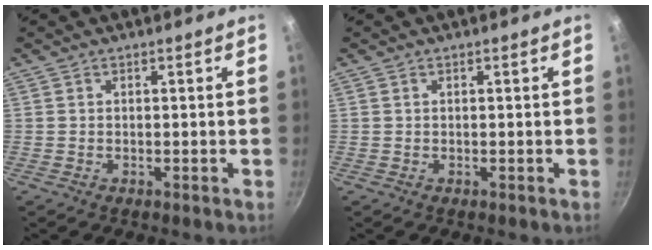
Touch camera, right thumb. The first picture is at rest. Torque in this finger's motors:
{"motor_torque": [0.20, 0.12, 0.27, -0.01, -0.01]}